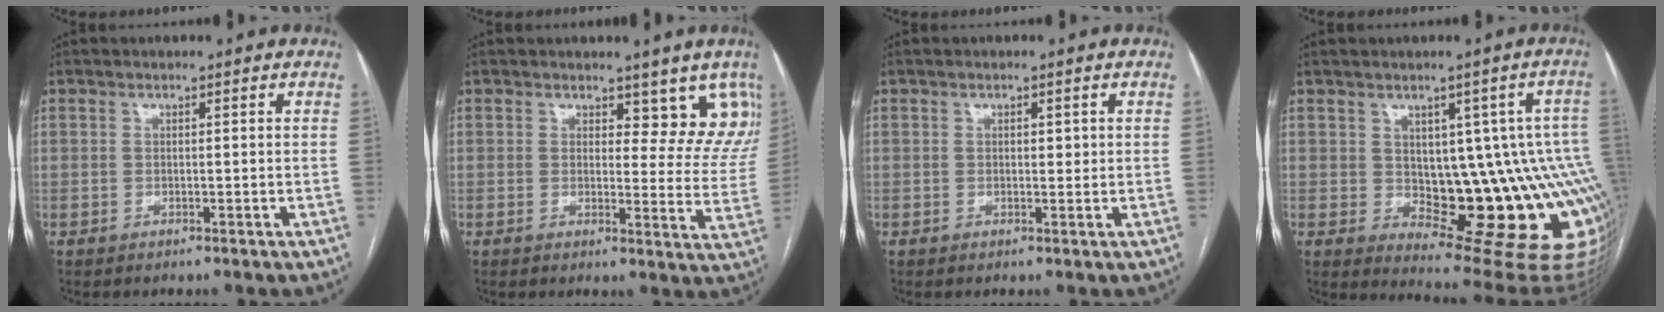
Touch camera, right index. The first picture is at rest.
{"total": 9.2, "force": [7.2, 4.4, 3.6], "torque": [-0.007, -0.021, 0.061]}
{"total": 1.3, "force": [0.3, 0.7, 1.0], "torque": [-0.014, 0.001, 0.005]}
{"total": 16.7, "force": [-1.8, 7.3, 14.9], "torque": [-0.113, 0.020, -0.001]}